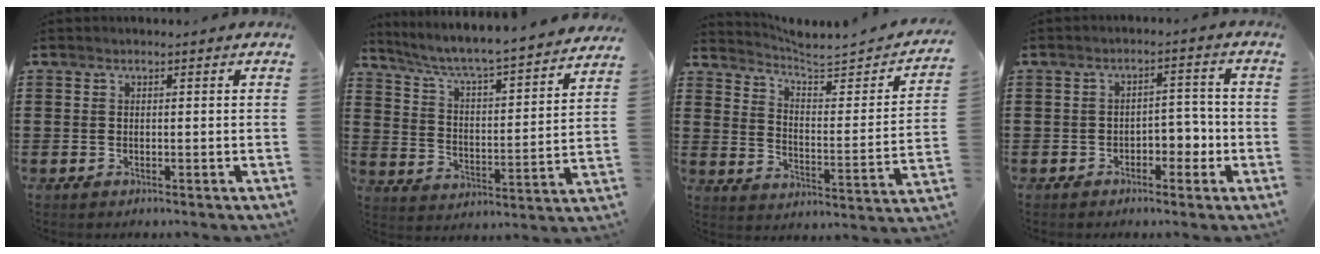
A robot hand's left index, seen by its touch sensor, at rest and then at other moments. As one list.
[{"total": 5.1, "force": [4.6, -0.3, 2.2], "torque": [-0.064, -0.044, 0.068]}, {"total": 3.9, "force": [3.5, 0.2, 1.7], "torque": [-0.055, -0.030, 0.049]}, {"total": 4.0, "force": [-2.1, 2.3, 2.5], "torque": [-0.038, 0.006, -0.046]}]